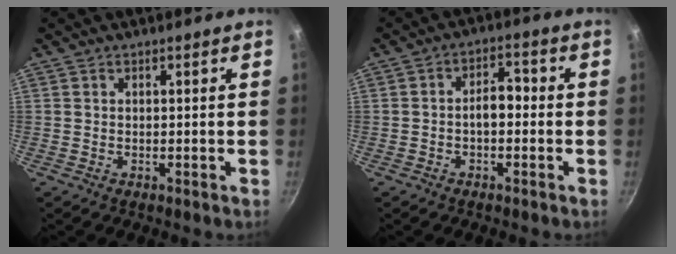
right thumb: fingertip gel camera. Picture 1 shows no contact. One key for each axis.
{"total": 4.4, "fx": -1.0, "fy": 2.6, "fz": 3.5, "tx": -0.036, "ty": 0.022, "tz": -0.022}